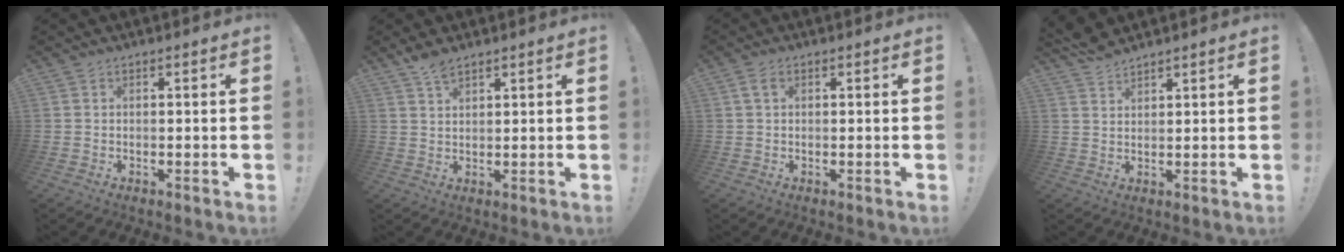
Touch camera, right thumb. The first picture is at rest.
{"total": 4.0, "force": [3.1, 1.3, 2.2], "torque": [-0.034, -0.018, 0.054]}
{"total": 2.5, "force": [0.9, 1.5, 1.9], "torque": [-0.031, 0.002, 0.017]}
{"total": 4.1, "force": [3.9, 0.6, 0.9], "torque": [-0.017, -0.024, 0.074]}